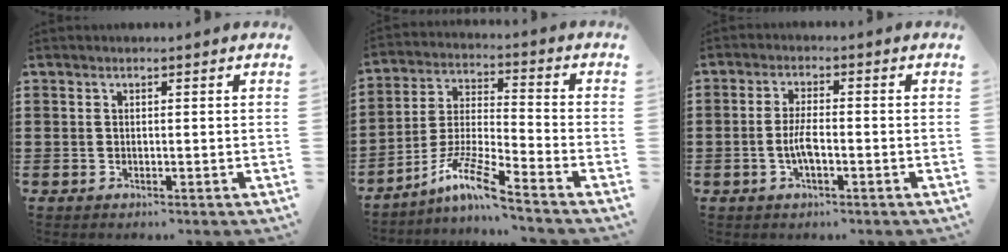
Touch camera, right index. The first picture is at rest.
{"total": 9.3, "force": [-7.3, 0.1, 5.8], "torque": [-0.133, -0.012, -0.149]}
{"total": 3.7, "force": [-0.9, 1.1, 3.4], "torque": [-0.073, 0.001, -0.022]}